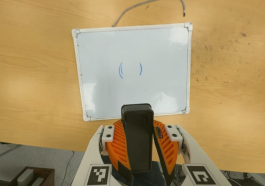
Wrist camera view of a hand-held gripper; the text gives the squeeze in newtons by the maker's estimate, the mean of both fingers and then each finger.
{"total": 10.2, "left": 10.0, "right": 10.3}